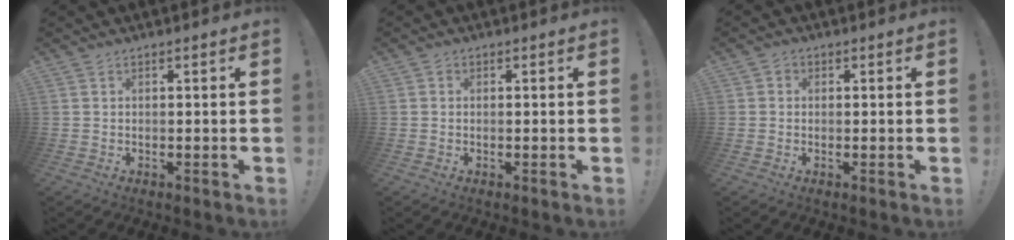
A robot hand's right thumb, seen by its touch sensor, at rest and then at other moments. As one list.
[{"total": 0.5, "force": [-0.2, 0.5, 0.0], "torque": [-0.001, 0.002, -0.004]}, {"total": 1.5, "force": [-0.1, 1.4, 0.5], "torque": [-0.010, 0.004, -0.002]}]